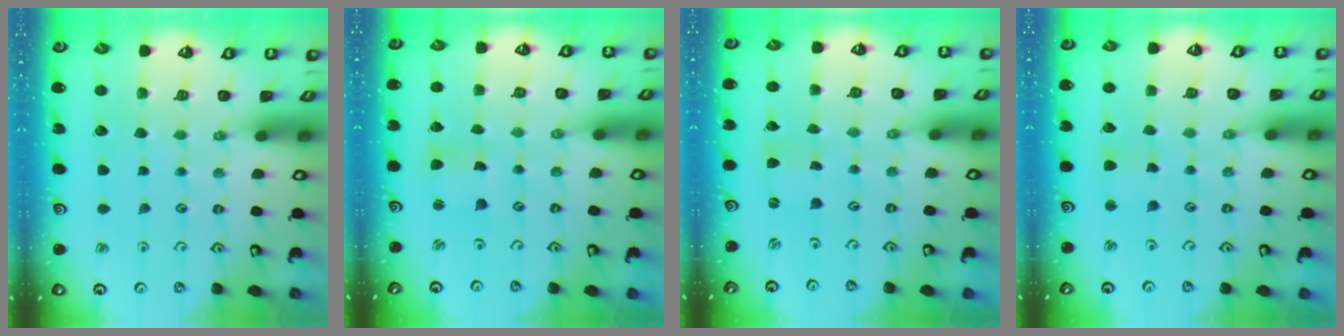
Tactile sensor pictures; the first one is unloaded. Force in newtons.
{"total": 2.6, "press": 2.5, "slide": 0.3}
{"total": 0.0}
{"total": 2.9, "press": 2.9, "slide": 0.4}